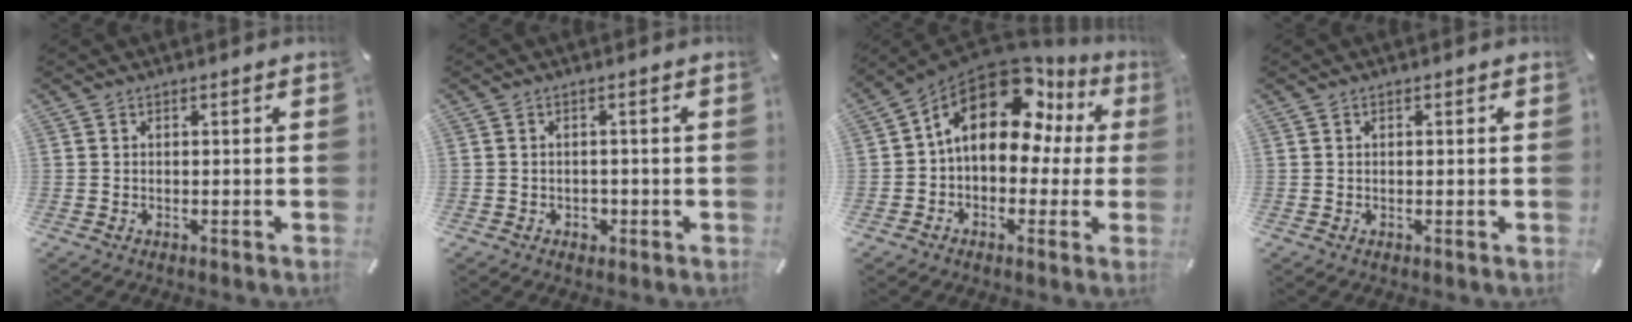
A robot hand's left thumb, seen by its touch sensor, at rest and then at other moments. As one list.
[{"total": 2.0, "force": [-0.5, 1.7, 1.0], "torque": [-0.019, 0.004, -0.010]}, {"total": 17.3, "force": [7.7, 10.5, 11.4], "torque": [-0.189, -0.045, 0.131]}, {"total": 0.5, "force": [0.1, 0.4, 0.4], "torque": [-0.006, 0.001, 0.000]}]